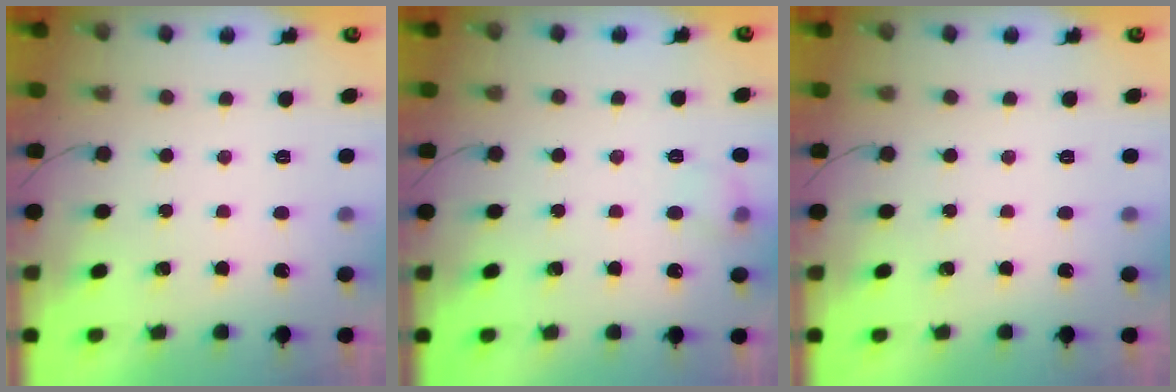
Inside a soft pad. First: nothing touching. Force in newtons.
{"total": 6.0, "press": 5.8, "slide": 1.5}
{"total": 0.0}